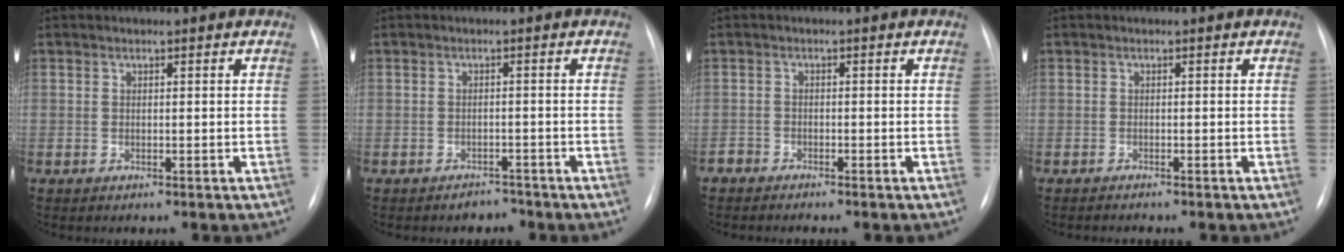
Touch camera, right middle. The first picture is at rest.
{"total": 1.8, "force": [-1.6, 0.8, -0.2], "torque": [0.000, 0.000, -0.021]}
{"total": 2.1, "force": [-2.0, 0.5, 0.2], "torque": [-0.001, -0.004, -0.035]}
{"total": 1.3, "force": [-1.2, -0.2, 0.5], "torque": [-0.008, -0.002, -0.017]}